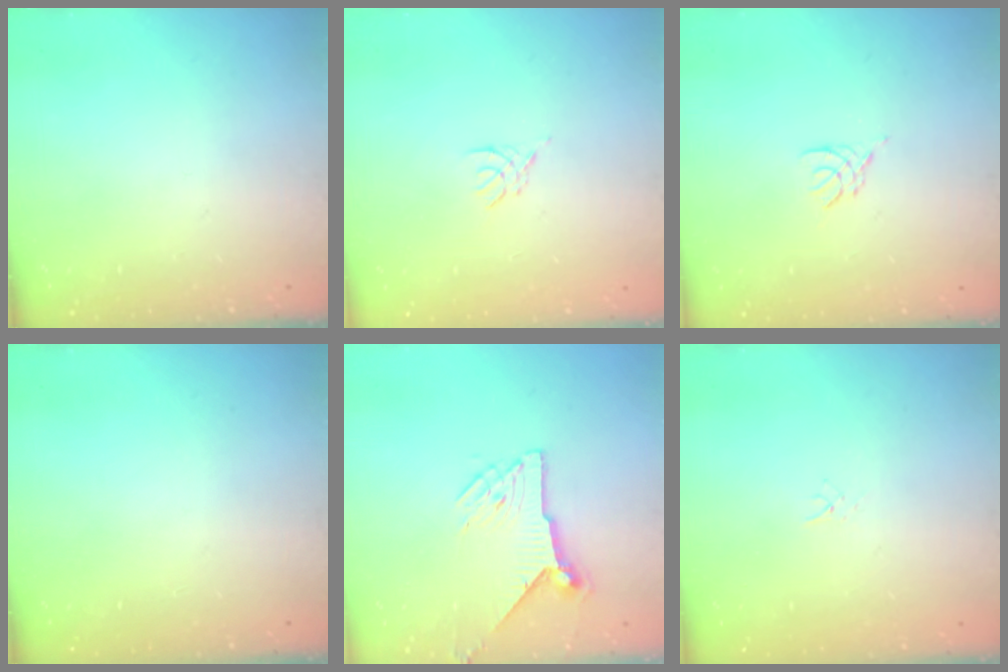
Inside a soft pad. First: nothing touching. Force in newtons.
{"total": 2.6, "press": 2.5, "slide": 0.6}
{"total": 2.4, "press": 2.3, "slide": 0.5}
{"total": 0.0}
{"total": 8.3, "press": 8.3, "slide": 0.3}
{"total": 2.0, "press": 2.0, "slide": 0.3}